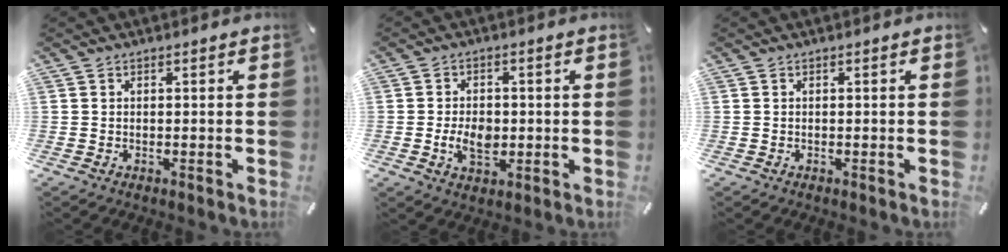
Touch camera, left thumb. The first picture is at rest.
{"total": 6.3, "force": [-0.9, 4.4, 4.5], "torque": [-0.090, -0.003, -0.018]}
{"total": 0.0}